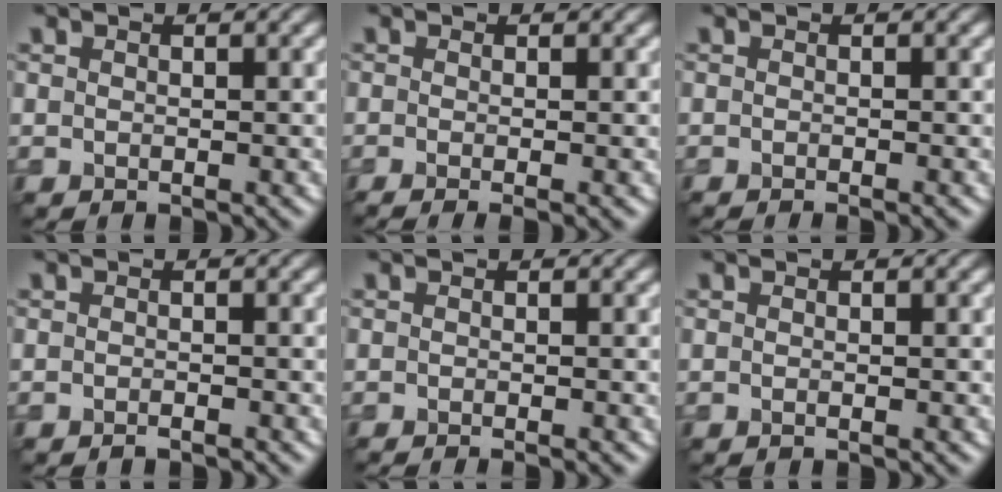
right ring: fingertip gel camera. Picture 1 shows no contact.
{"total": 3.5, "force": [-0.7, 1.5, 3.1], "torque": [-0.032, -0.009, -0.011]}
{"total": 1.4, "force": [-0.9, 0.4, 1.0], "torque": [-0.004, -0.006, -0.013]}
{"total": 0.8, "force": [-0.6, 0.1, 0.4], "torque": [-0.005, 0.000, -0.011]}
{"total": 1.8, "force": [-1.0, 0.6, 1.4], "torque": [-0.002, -0.007, -0.012]}
{"total": 0.5, "force": [-0.2, 0.2, 0.5], "torque": [-0.007, -0.007, -0.007]}